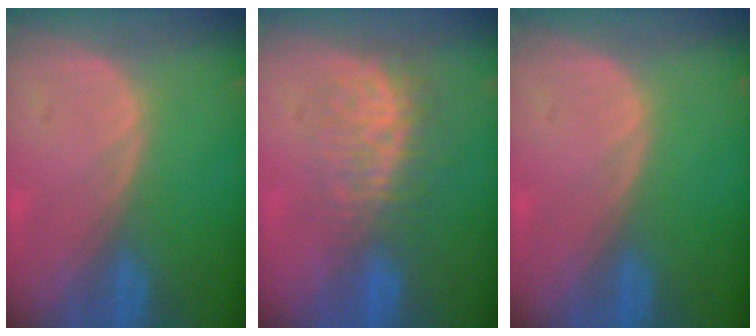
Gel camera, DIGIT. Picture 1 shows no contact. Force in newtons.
{"total": 8.3, "press": 7.2, "slide": 4.0}
{"total": 0.0}